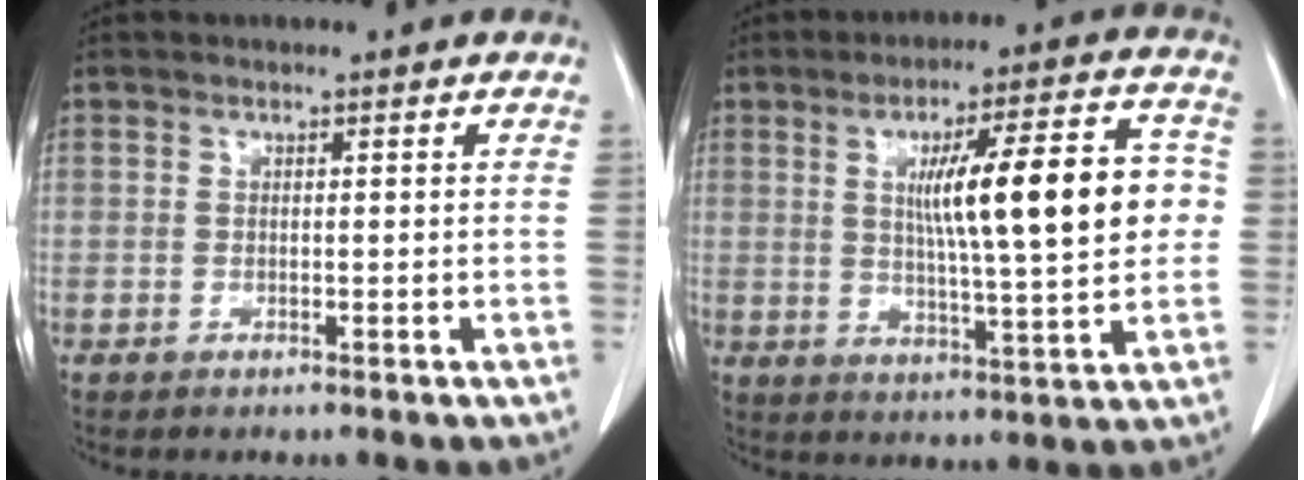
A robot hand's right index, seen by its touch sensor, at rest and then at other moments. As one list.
[{"total": 15.6, "force": [2.0, 2.1, 15.3], "torque": [-0.229, 0.021, 0.033]}]